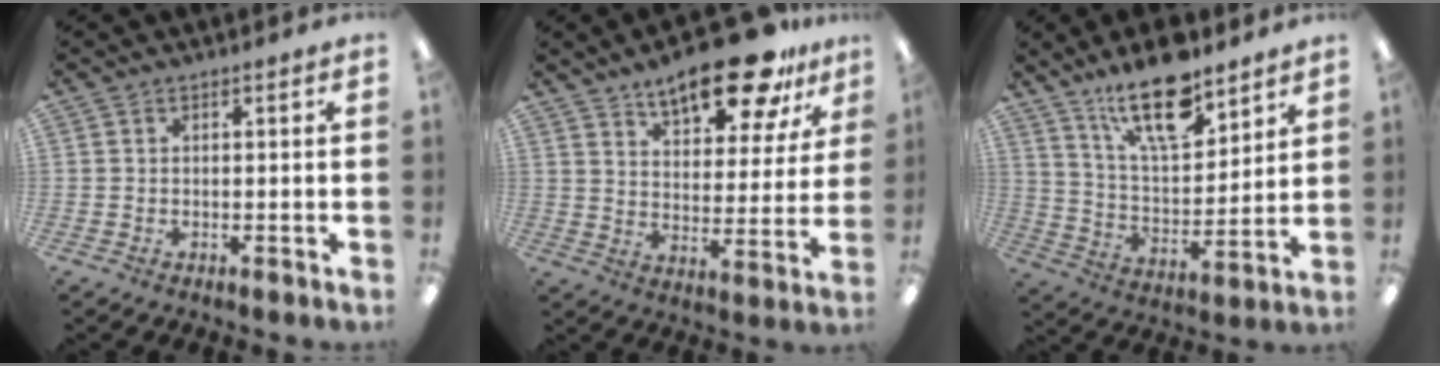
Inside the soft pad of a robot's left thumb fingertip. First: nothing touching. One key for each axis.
{"total": 17.1, "fx": 12.5, "fy": 6.2, "fz": 9.9, "tx": -0.140, "ty": -0.071, "tz": 0.207}
{"total": 17.9, "fx": 12.8, "fy": 6.4, "fz": 10.7, "tx": -0.186, "ty": -0.065, "tz": 0.217}